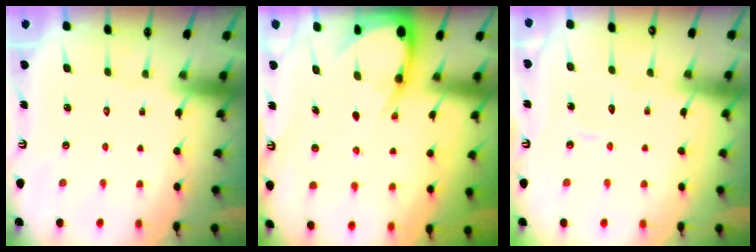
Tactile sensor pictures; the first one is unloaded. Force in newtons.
{"total": 7.8, "press": 7.8, "slide": 0.7}
{"total": 3.3, "press": 3.3, "slide": 0.2}